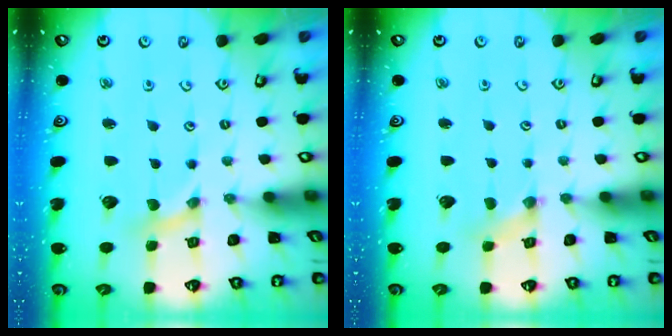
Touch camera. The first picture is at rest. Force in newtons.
{"total": 0.0}